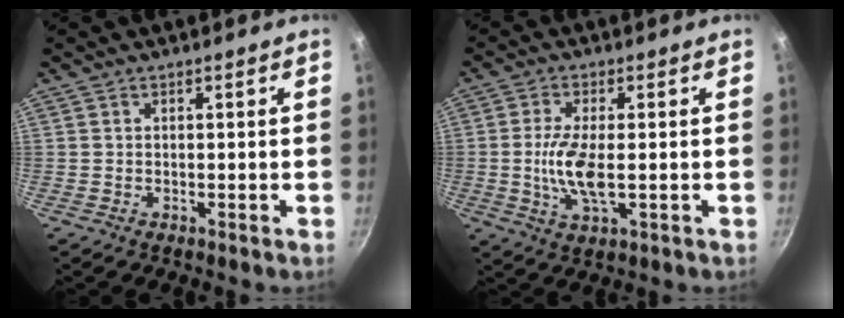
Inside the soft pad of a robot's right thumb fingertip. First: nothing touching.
{"total": 7.8, "force": [-0.6, 2.9, 7.2], "torque": [-0.149, -0.005, -0.015]}